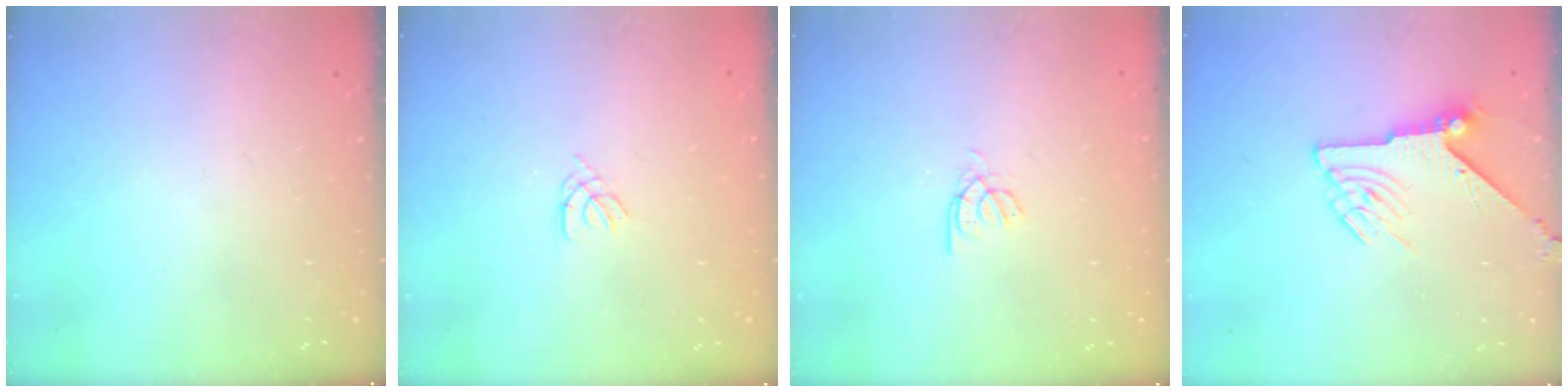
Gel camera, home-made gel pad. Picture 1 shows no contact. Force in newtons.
{"total": 1.1, "press": 1.0, "slide": 0.3}
{"total": 2.5, "press": 2.4, "slide": 0.3}
{"total": 7.4, "press": 7.4, "slide": 0.1}